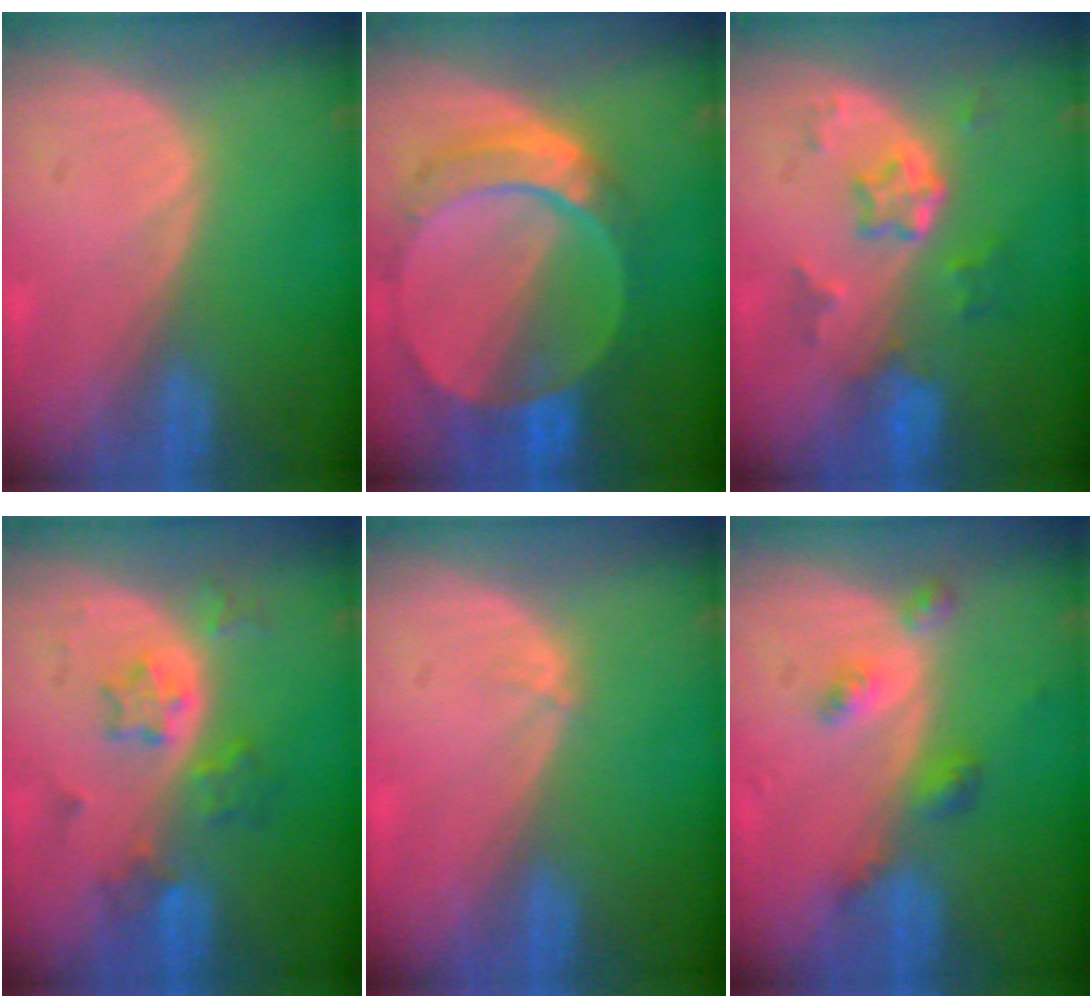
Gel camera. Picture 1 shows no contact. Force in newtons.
{"total": 9.4, "press": 8.3, "slide": 4.5}
{"total": 5.8, "press": 5.2, "slide": 2.5}
{"total": 5.7, "press": 5.3, "slide": 2.3}
{"total": 0.6, "press": 0.4, "slide": 0.3}
{"total": 4.3, "press": 3.9, "slide": 1.7}